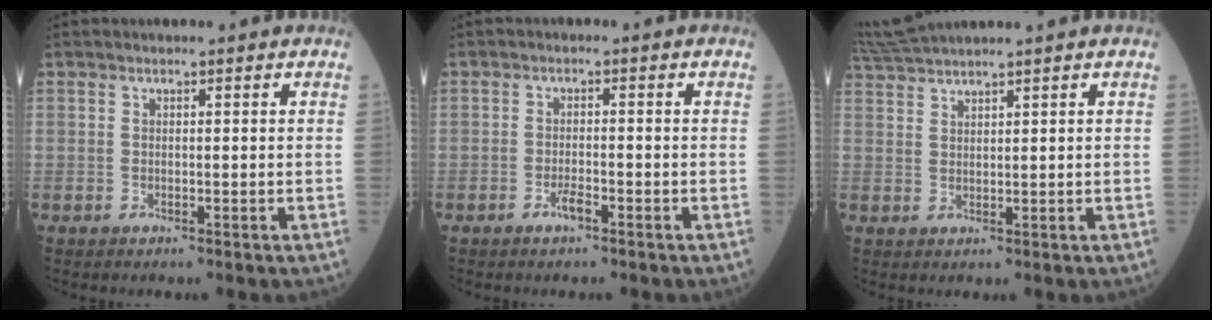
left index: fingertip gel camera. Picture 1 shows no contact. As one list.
[{"total": 1.9, "force": [-1.4, 0.3, 1.3], "torque": [-0.027, -0.005, -0.028]}, {"total": 4.8, "force": [4.5, -1.1, 1.5], "torque": [-0.044, 0.017, 0.095]}]